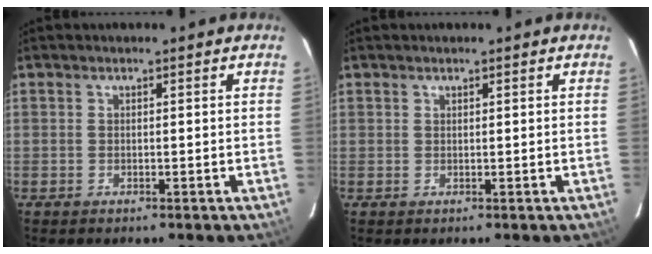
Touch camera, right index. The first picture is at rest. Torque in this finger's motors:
{"motor_torque": [-0.49, 0.33, -0.77, -0.21]}